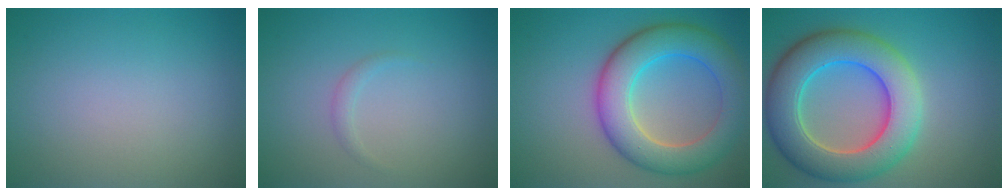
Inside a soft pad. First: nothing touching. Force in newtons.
{"total": 0.8, "press": 0.8, "slide": 0.0}
{"total": 8.1, "press": 8.1, "slide": 0.1}
{"total": 9.6, "press": 9.6, "slide": 0.5}